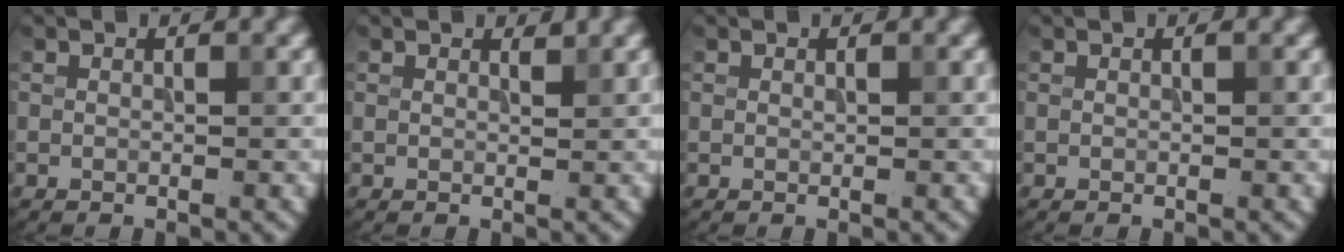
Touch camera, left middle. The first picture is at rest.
{"total": 0.7, "force": [0.6, 0.1, 0.2], "torque": [-0.002, 0.000, 0.011]}
{"total": 0.0}
{"total": 0.0}